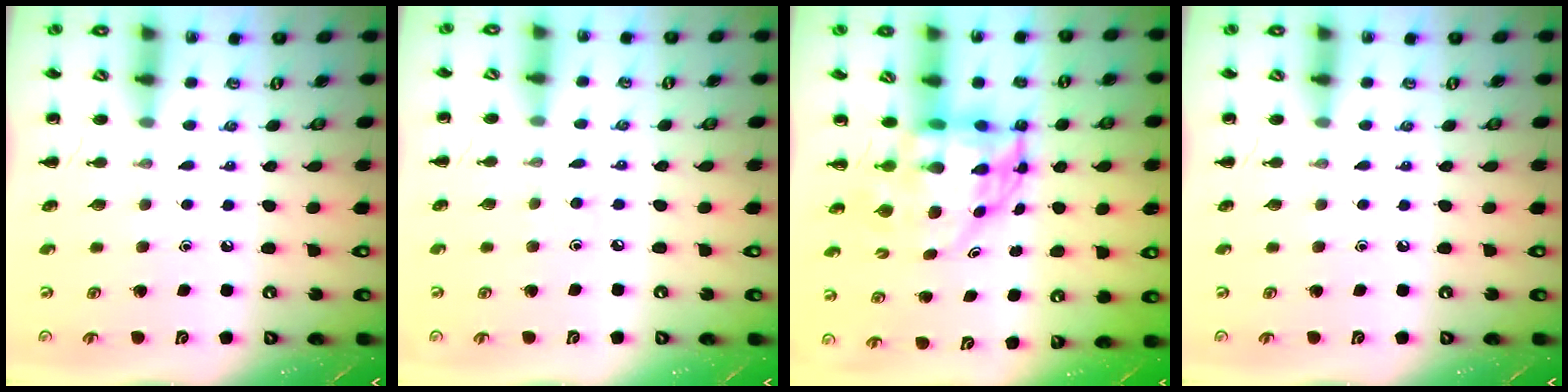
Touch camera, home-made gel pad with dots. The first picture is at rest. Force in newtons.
{"total": 2.4, "press": 2.3, "slide": 0.8}
{"total": 5.6, "press": 5.4, "slide": 1.5}
{"total": 0.0}